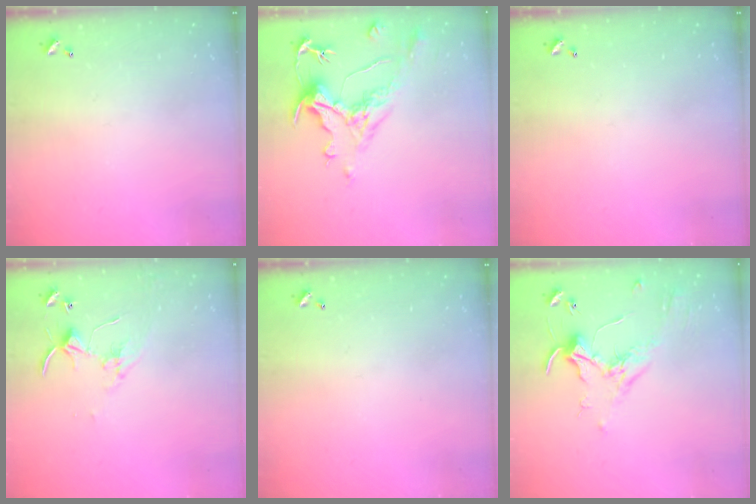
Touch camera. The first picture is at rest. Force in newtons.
{"total": 1.4, "press": 0.2, "slide": 1.4}
{"total": 0.0}
{"total": 5.5, "press": 5.5, "slide": 0.3}
{"total": 0.0}
{"total": 1.7, "press": 1.6, "slide": 0.5}